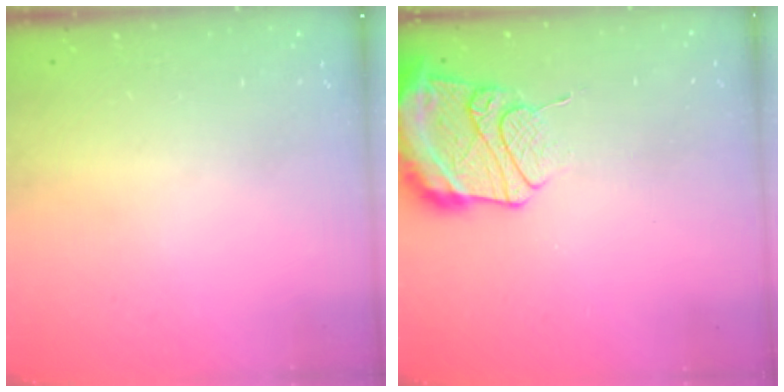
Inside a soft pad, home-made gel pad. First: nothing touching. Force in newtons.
{"total": 15.5, "press": 15.3, "slide": 2.9}